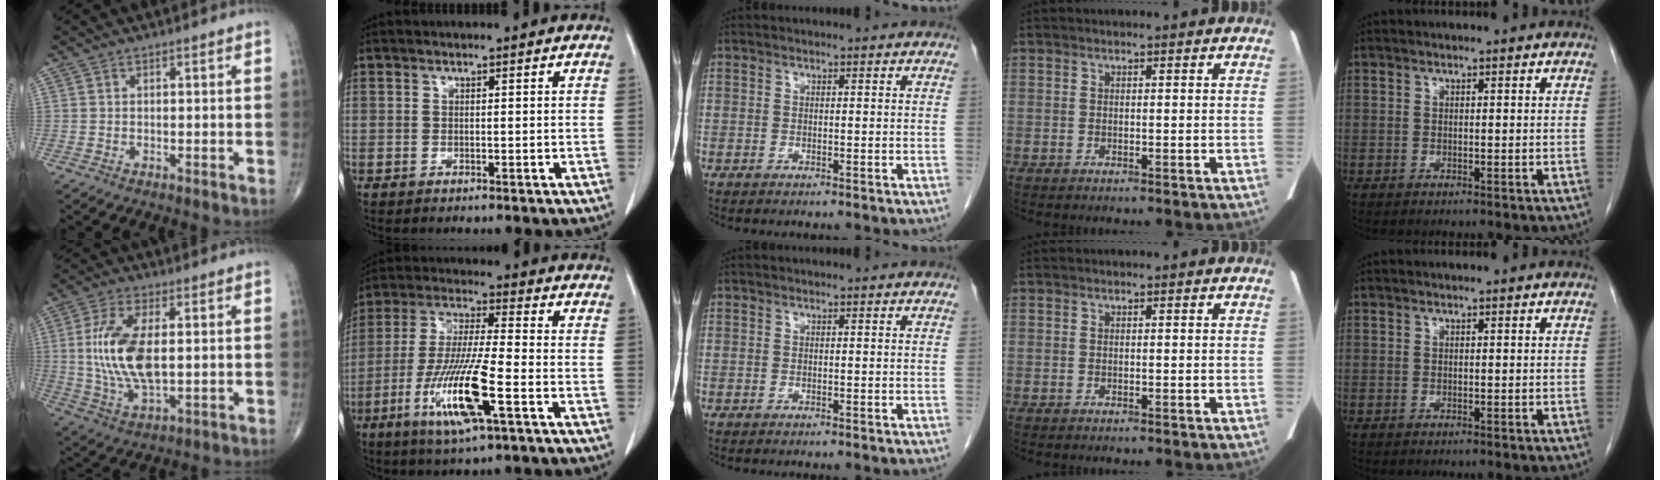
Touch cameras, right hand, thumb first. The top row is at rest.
{"thumb": {"total": 13.5, "force": [1.0, 6.1, 12.0], "torque": [-0.250, -0.009, 0.024]}, "index": {"total": 13.7, "force": [-5.2, 0.9, 12.6], "torque": [-0.256, -0.022, -0.096]}}